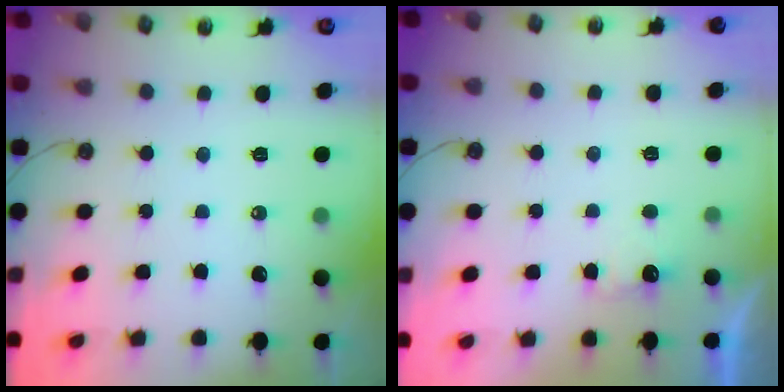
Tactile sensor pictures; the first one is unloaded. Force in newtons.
{"total": 2.4, "press": 2.2, "slide": 0.8}